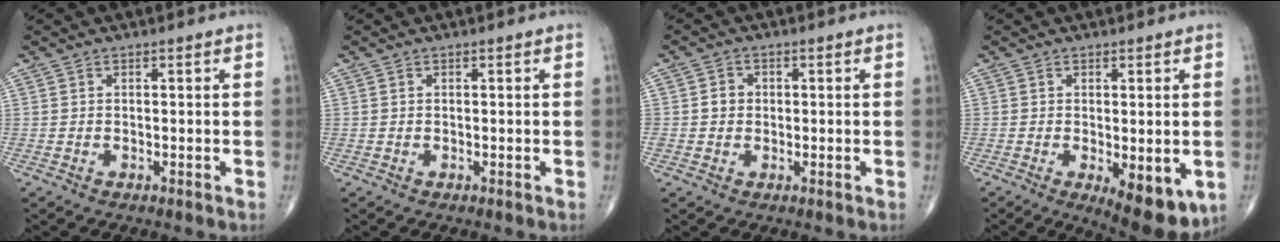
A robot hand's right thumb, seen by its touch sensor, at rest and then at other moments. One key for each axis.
{"total": 0.0}
{"total": 2.7, "fx": 0.1, "fy": 2.5, "fz": 1.1, "tx": -0.004, "ty": 0.005, "tz": -0.001}
{"total": 9.8, "fx": -3.0, "fy": 3.8, "fz": 8.5, "tx": -0.106, "ty": -0.021, "tz": -0.034}